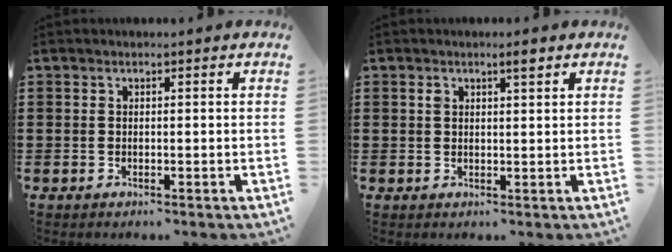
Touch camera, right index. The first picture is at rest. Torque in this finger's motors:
{"motor_torque": [0.13, -0.12, 0.10, 0.02]}